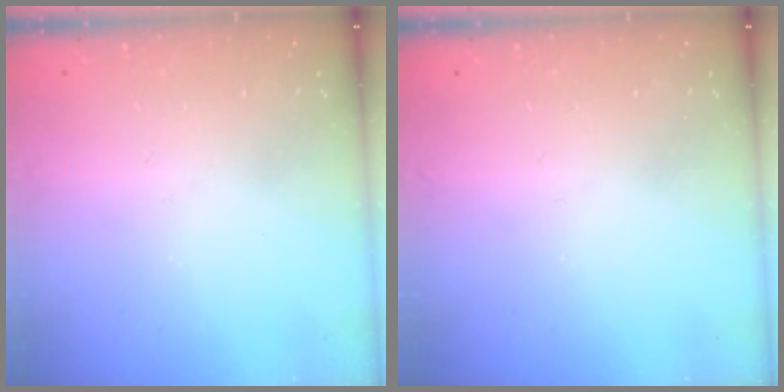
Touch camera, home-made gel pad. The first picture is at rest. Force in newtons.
{"total": 0.0}